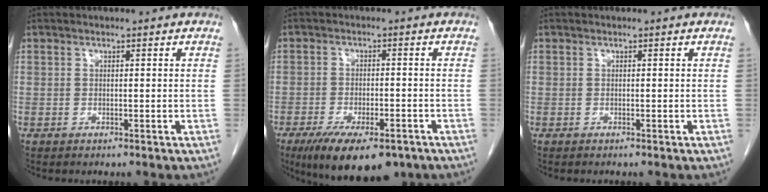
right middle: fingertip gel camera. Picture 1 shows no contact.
{"total": 12.1, "force": [-8.3, 4.3, 7.7], "torque": [-0.122, -0.012, -0.125]}
{"total": 0.0}